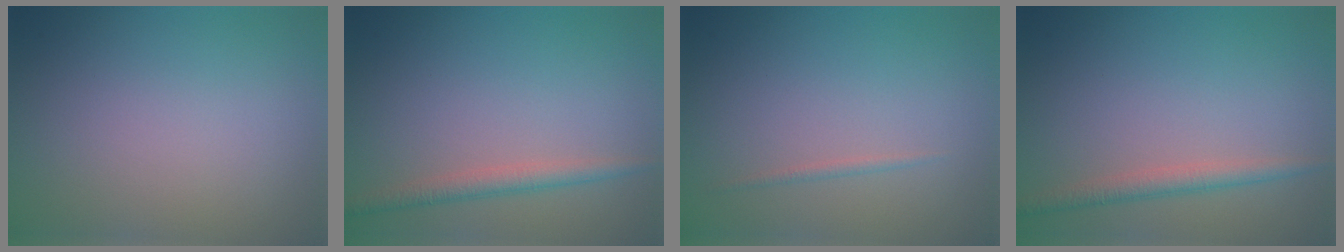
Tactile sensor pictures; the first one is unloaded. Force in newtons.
{"total": 2.1, "press": 2.1, "slide": 0.0}
{"total": 0.6, "press": 0.6, "slide": 0.1}
{"total": 2.1, "press": 2.1, "slide": 0.0}